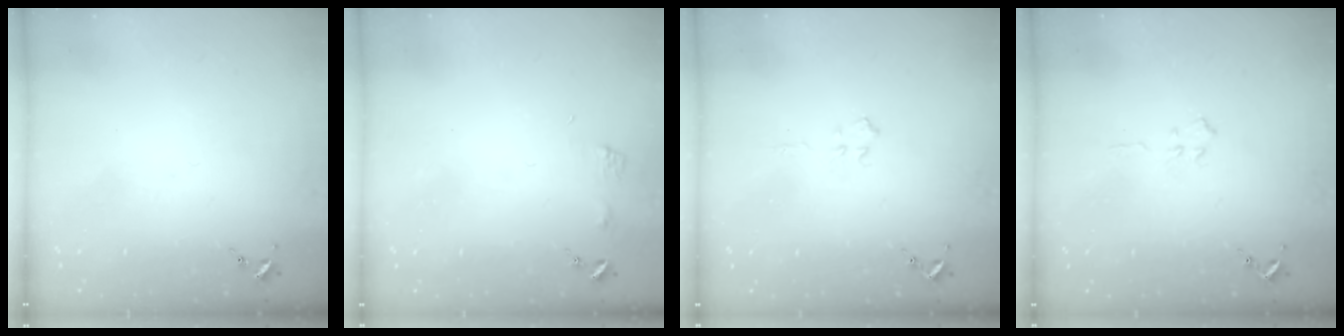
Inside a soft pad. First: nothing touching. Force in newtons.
{"total": 3.9, "press": 3.9, "slide": 0.4}
{"total": 3.2, "press": 3.1, "slide": 0.4}
{"total": 3.2, "press": 3.1, "slide": 0.4}